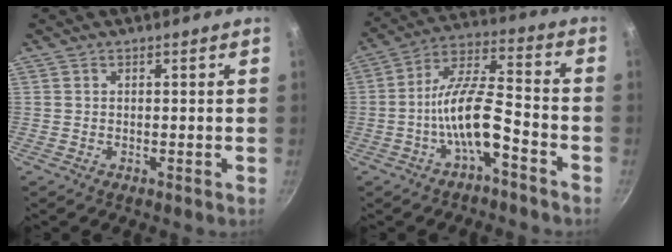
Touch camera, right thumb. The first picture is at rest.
{"total": 11.8, "force": [-5.2, 3.7, 9.9], "torque": [-0.181, 0.050, -0.098]}